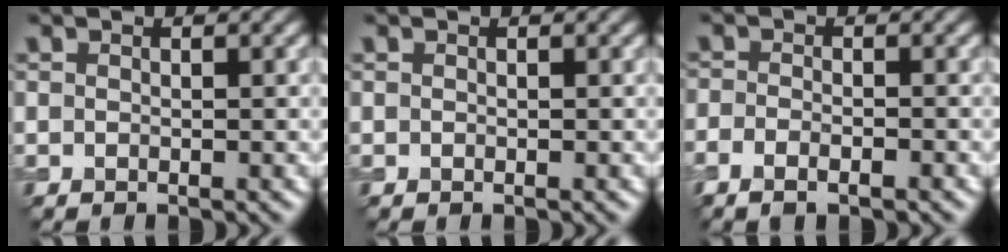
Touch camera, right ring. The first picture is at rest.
{"total": 0.0}
{"total": 2.7, "force": [-1.9, 0.7, 1.7], "torque": [-0.032, -0.001, -0.032]}